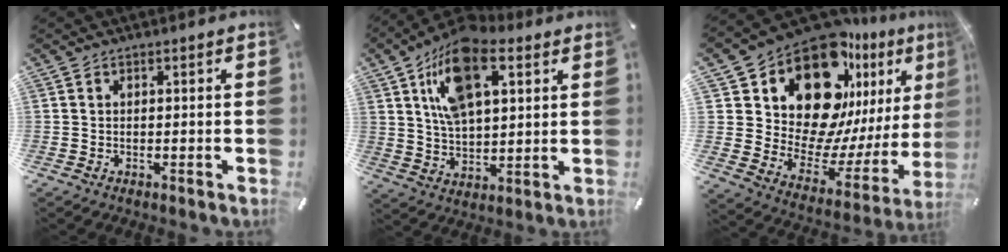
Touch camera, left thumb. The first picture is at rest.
{"total": 16.0, "force": [7.4, 8.4, 11.4], "torque": [-0.209, -0.009, 0.128]}
{"total": 20.0, "force": [13.9, 11.4, 8.9], "torque": [-0.120, -0.142, 0.248]}